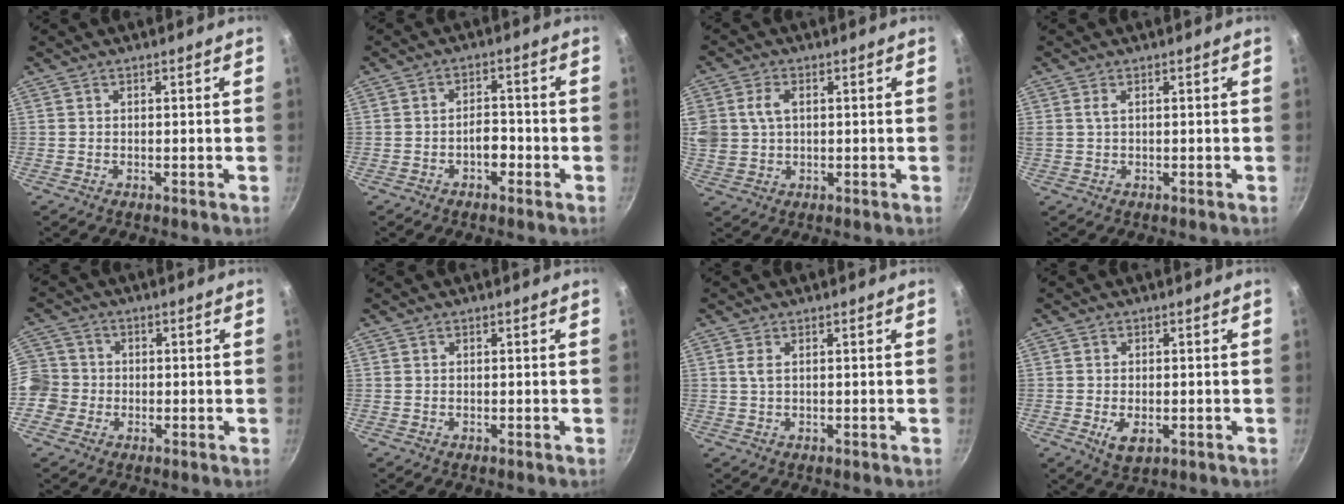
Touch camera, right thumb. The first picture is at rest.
{"total": 3.4, "force": [-1.6, 2.0, 2.3], "torque": [-0.020, 0.021, -0.024]}
{"total": 9.2, "force": [2.0, 7.0, 5.6], "torque": [-0.120, 0.011, 0.038]}
{"total": 1.2, "force": [0.4, 0.6, 1.0], "torque": [-0.020, 0.001, 0.008]}
{"total": 9.0, "force": [-1.8, 8.3, 2.9], "torque": [-0.044, 0.024, -0.047]}
{"total": 0.0}
{"total": 1.4, "force": [0.4, 0.5, 1.2], "torque": [-0.026, 0.000, 0.009]}
{"total": 4.4, "force": [-1.2, 2.4, 3.5], "torque": [-0.058, -0.006, -0.013]}